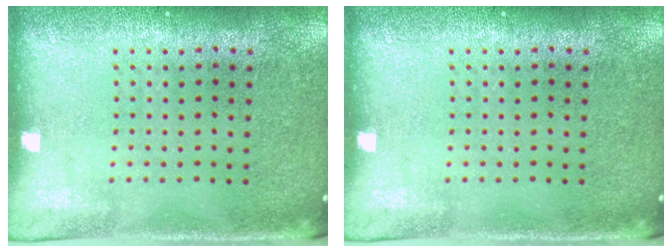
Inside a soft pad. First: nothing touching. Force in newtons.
{"total": 0.0}